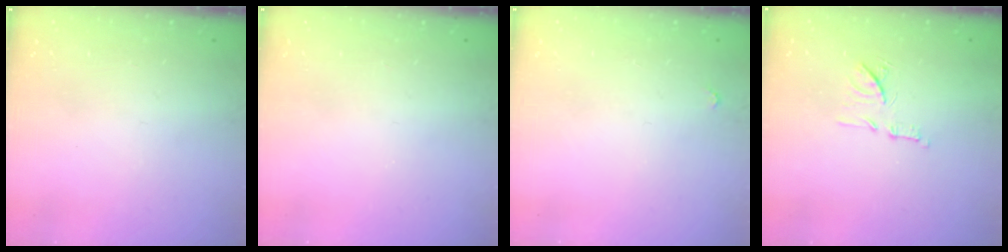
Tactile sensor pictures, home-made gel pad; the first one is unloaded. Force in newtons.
{"total": 0.0}
{"total": 2.8, "press": 2.8, "slide": 0.4}
{"total": 9.6, "press": 9.6, "slide": 0.3}